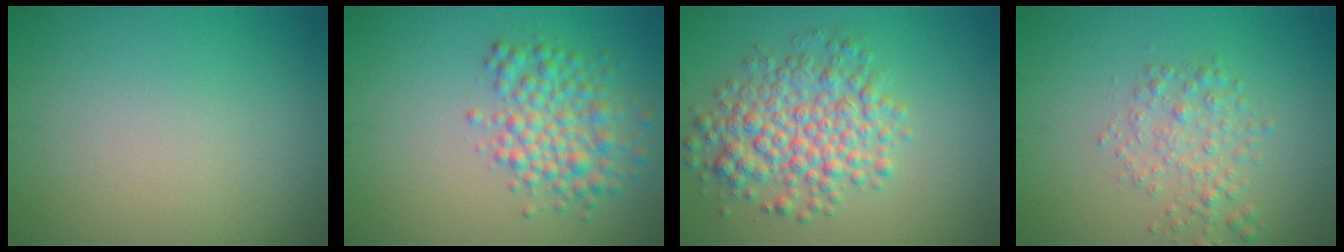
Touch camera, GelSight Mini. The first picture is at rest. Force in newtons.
{"total": 4.1, "press": 4.1, "slide": 0.0}
{"total": 5.5, "press": 5.5, "slide": 0.1}
{"total": 2.4, "press": 2.4, "slide": 0.1}